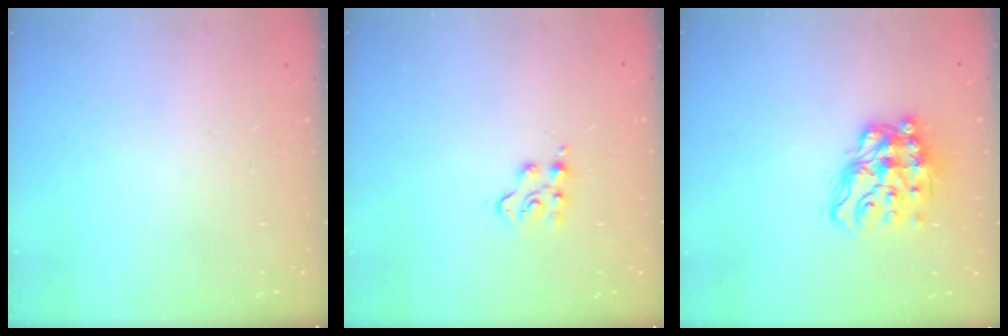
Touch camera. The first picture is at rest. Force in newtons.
{"total": 5.6, "press": 5.6, "slide": 0.4}
{"total": 14.1, "press": 14.1, "slide": 1.2}